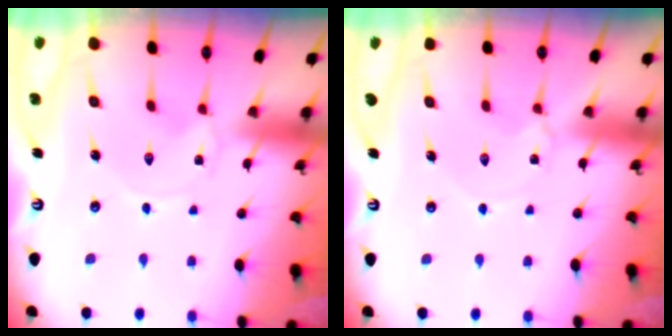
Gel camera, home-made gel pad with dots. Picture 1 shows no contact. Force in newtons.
{"total": 1.4, "press": 1.3, "slide": 0.3}